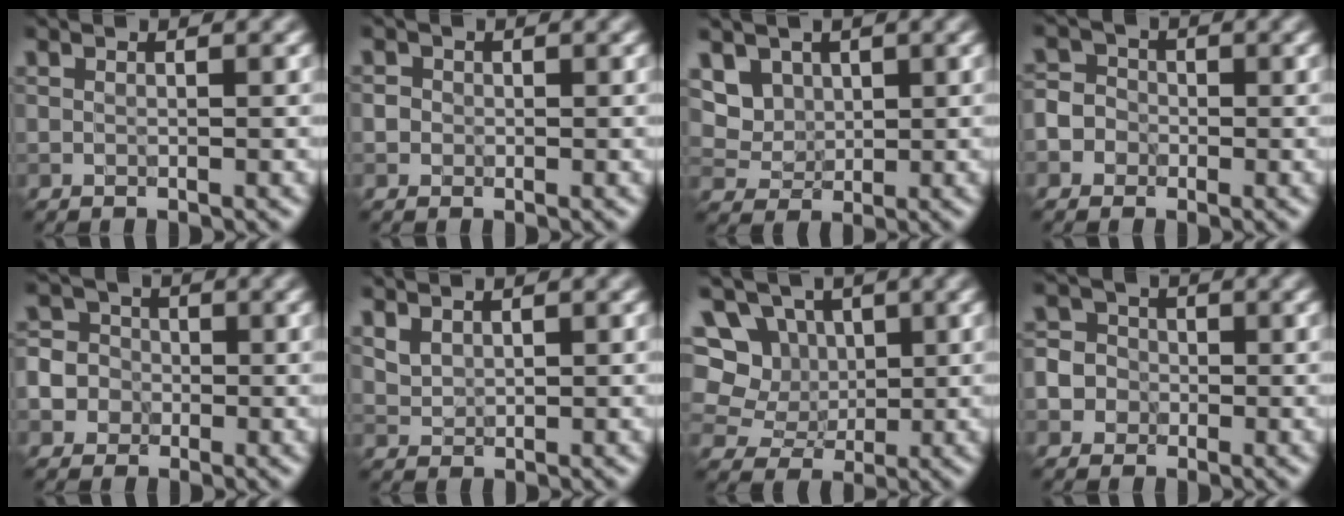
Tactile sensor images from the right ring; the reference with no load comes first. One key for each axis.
{"total": 1.4, "fx": 0.2, "fy": 1.3, "fz": 0.5, "tx": 0.002, "ty": 0.004, "tz": -0.004}
{"total": 4.6, "fx": 2.4, "fy": 3.4, "fz": 1.9, "tx": -0.051, "ty": -0.004, "tz": 0.050}
{"total": 4.4, "fx": -1.7, "fy": 3.9, "fz": 1.2, "tx": -0.001, "ty": 0.008, "tz": -0.053}
{"total": 7.2, "fx": -2.2, "fy": 6.6, "fz": 1.8, "tx": -0.042, "ty": 0.000, "tz": -0.071}
{"total": 1.5, "fx": 1.2, "fy": 0.7, "fz": 0.5, "tx": -0.016, "ty": 0.001, "tz": 0.029}
{"total": 9.2, "fx": 3.1, "fy": 7.8, "fz": 3.8, "tx": -0.071, "ty": 0.029, "tz": 0.036}
{"total": 6.0, "fx": -1.7, "fy": 5.5, "fz": 1.5, "tx": -0.023, "ty": 0.009, "tz": -0.060}